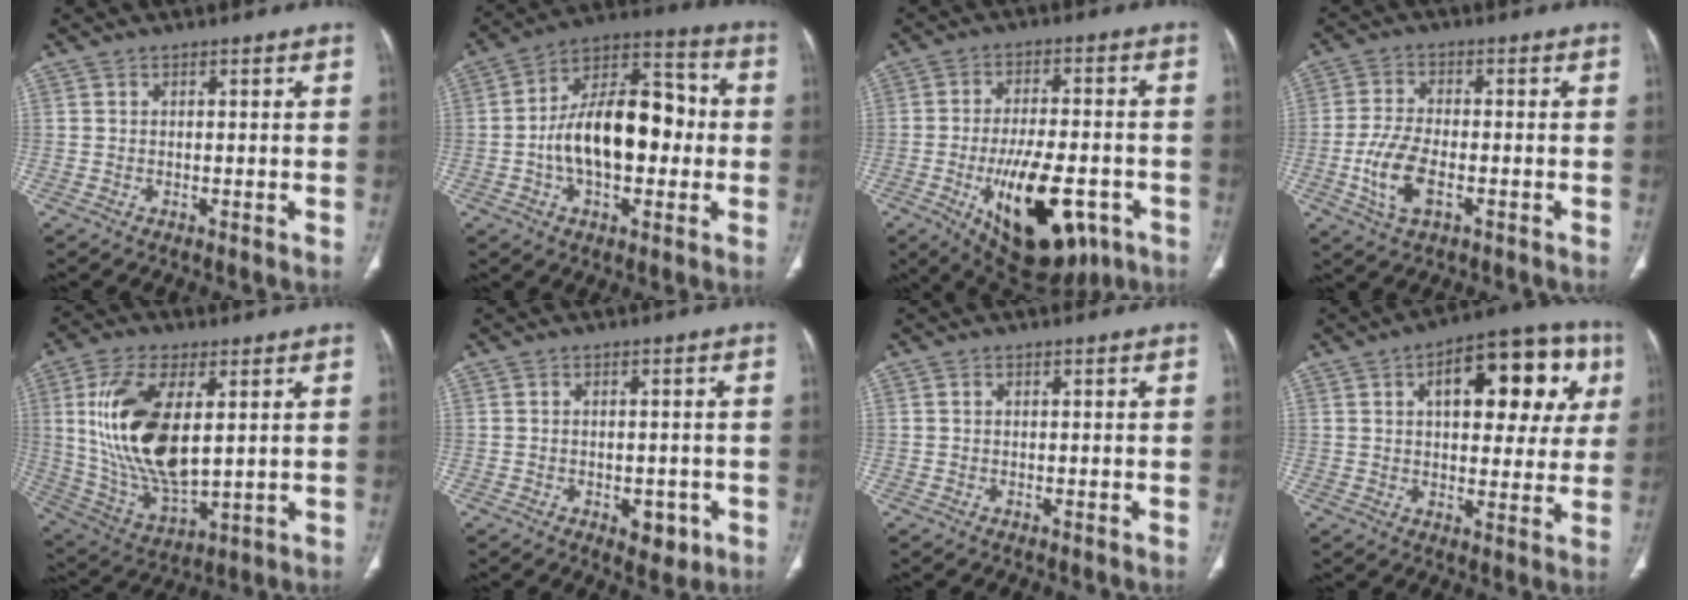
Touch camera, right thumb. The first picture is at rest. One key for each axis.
{"total": 18.9, "fx": -1.4, "fy": 10.7, "fz": 15.5, "tx": -0.235, "ty": 0.043, "tz": -0.029}
{"total": 20.0, "fx": -7.6, "fy": 9.4, "fz": 16.0, "tx": -0.235, "ty": 0.015, "tz": -0.093}
{"total": 8.5, "fx": -2.6, "fy": 4.1, "fz": 6.9, "tx": -0.153, "ty": 0.008, "tz": -0.048}
{"total": 19.5, "fx": 3.7, "fy": 9.3, "fz": 16.8, "tx": -0.330, "ty": -0.021, "tz": 0.081}
{"total": 4.6, "fx": -1.7, "fy": 2.7, "fz": 3.3, "tx": -0.026, "ty": 0.004, "tz": -0.013}
{"total": 0.0}
{"total": 19.4, "fx": 6.2, "fy": 9.5, "fz": 15.8, "tx": -0.161, "ty": 0.013, "tz": 0.076}